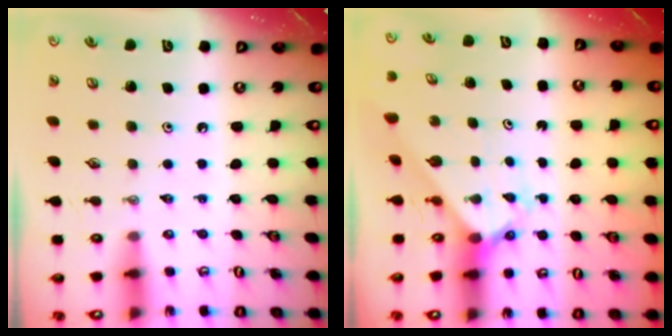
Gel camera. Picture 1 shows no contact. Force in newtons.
{"total": 1.8, "press": 1.8, "slide": 0.1}